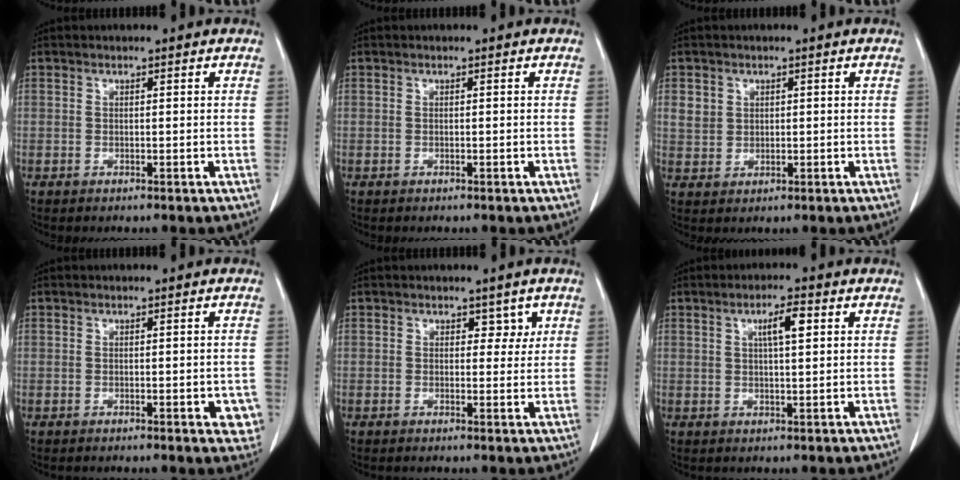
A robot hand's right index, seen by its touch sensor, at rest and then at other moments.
{"total": 0.0}
{"total": 3.1, "force": [1.2, 2.8, 0.8], "torque": [-0.011, 0.002, 0.028]}
{"total": 3.7, "force": [-1.1, 1.5, 3.2], "torque": [-0.016, 0.002, -0.008]}
{"total": 2.3, "force": [1.1, 1.6, 1.2], "torque": [-0.004, 0.000, 0.012]}
{"total": 4.1, "force": [1.5, 0.6, 3.7], "torque": [-0.064, 0.003, 0.025]}